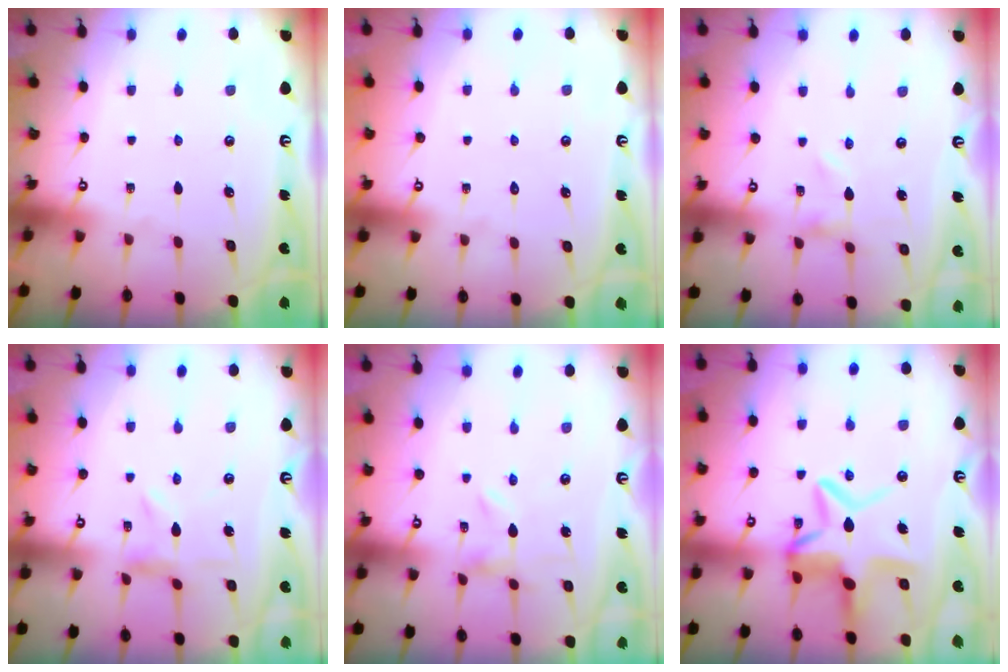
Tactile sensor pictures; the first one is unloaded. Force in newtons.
{"total": 1.6, "press": 1.6, "slide": 0.2}
{"total": 0.0}
{"total": 1.9, "press": 1.9, "slide": 0.4}
{"total": 0.0}
{"total": 12.1, "press": 12.1, "slide": 1.1}